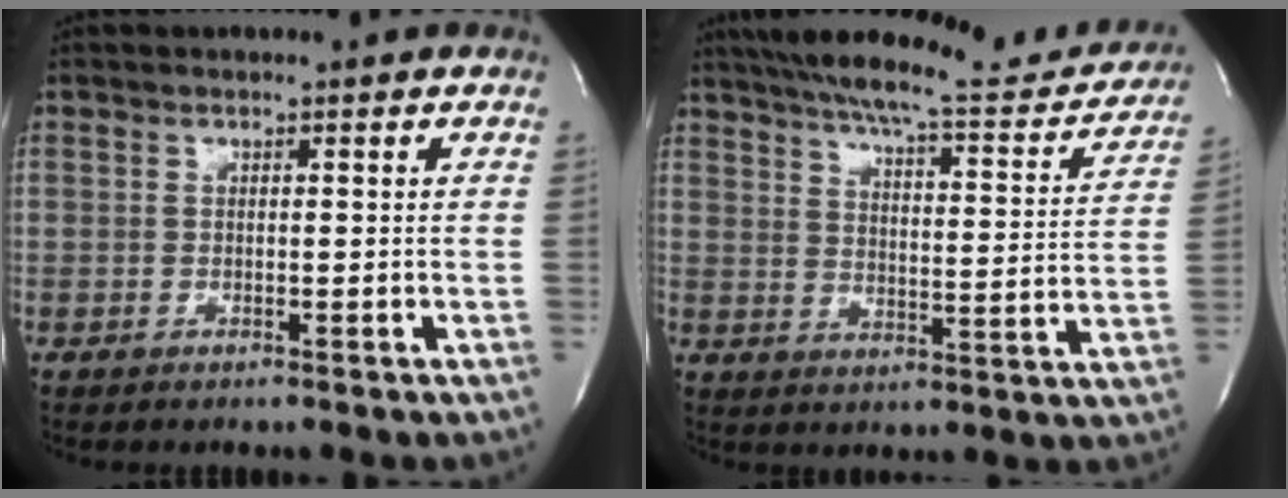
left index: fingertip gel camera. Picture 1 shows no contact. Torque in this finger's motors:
{"motor_torque": [-0.16, -0.10, 0.23, 0.05]}